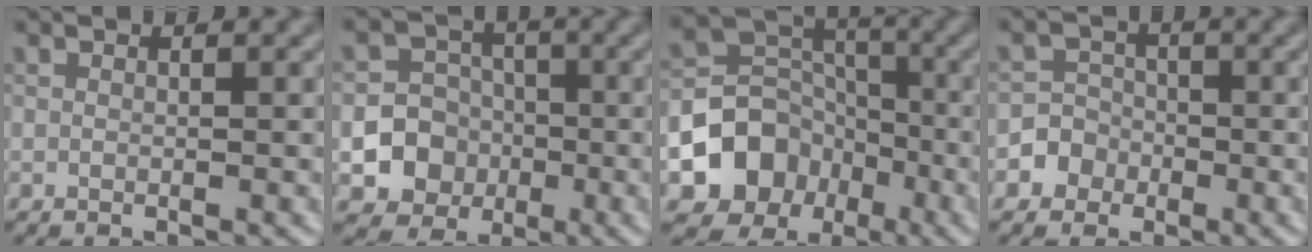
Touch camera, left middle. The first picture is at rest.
{"total": 8.8, "force": [-2.6, 8.2, 1.9], "torque": [-0.022, -0.007, -0.066]}
{"total": 7.8, "force": [-3.4, 6.3, 3.1], "torque": [-0.037, -0.003, -0.063]}
{"total": 3.4, "force": [-1.5, 3.1, 0.1], "torque": [0.035, 0.004, -0.040]}